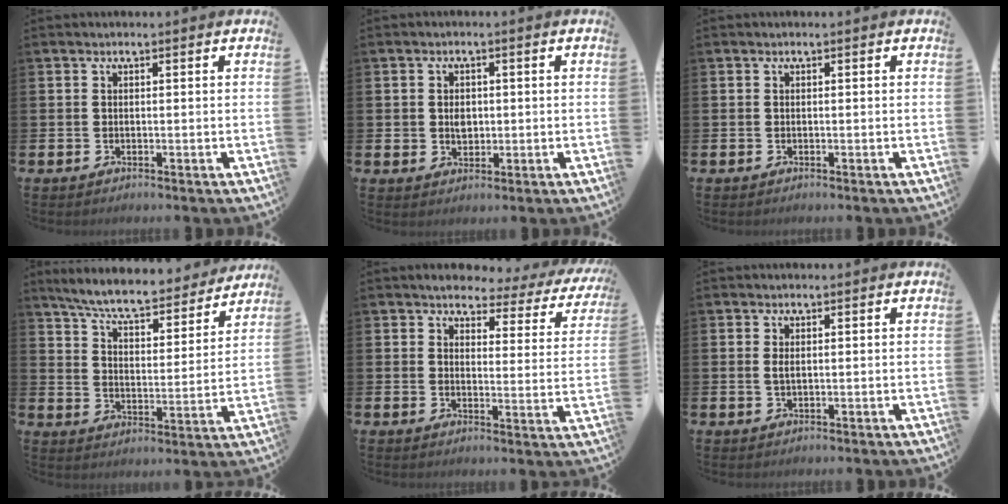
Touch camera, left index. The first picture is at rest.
{"total": 2.4, "force": [0.5, 2.0, 1.3], "torque": [-0.005, -0.001, 0.002]}
{"total": 0.0}
{"total": 7.8, "force": [7.2, 0.9, 2.9], "torque": [-0.085, -0.050, 0.123]}
{"total": 3.0, "force": [2.7, 1.3, 0.6], "torque": [-0.024, -0.025, 0.036]}
{"total": 1.1, "force": [0.3, 0.4, 1.0], "torque": [-0.018, 0.003, 0.003]}